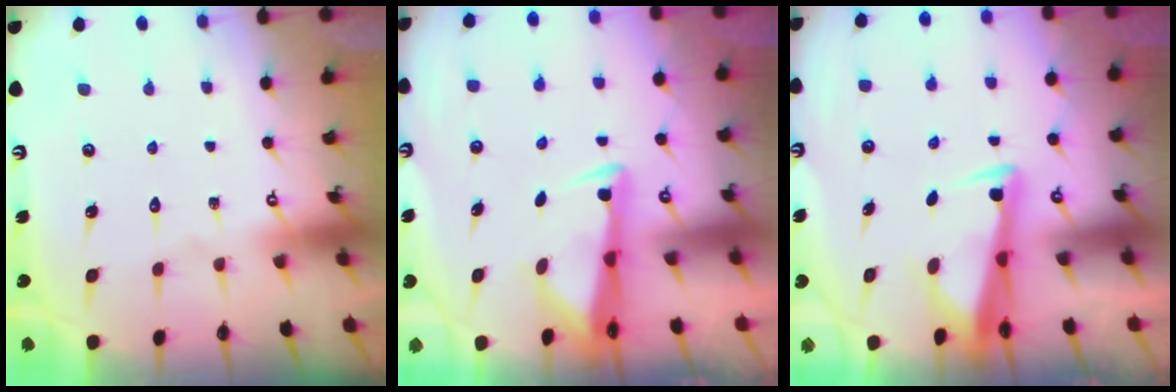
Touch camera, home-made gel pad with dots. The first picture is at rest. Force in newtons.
{"total": 3.0, "press": 2.9, "slide": 0.9}
{"total": 3.4, "press": 3.3, "slide": 0.9}